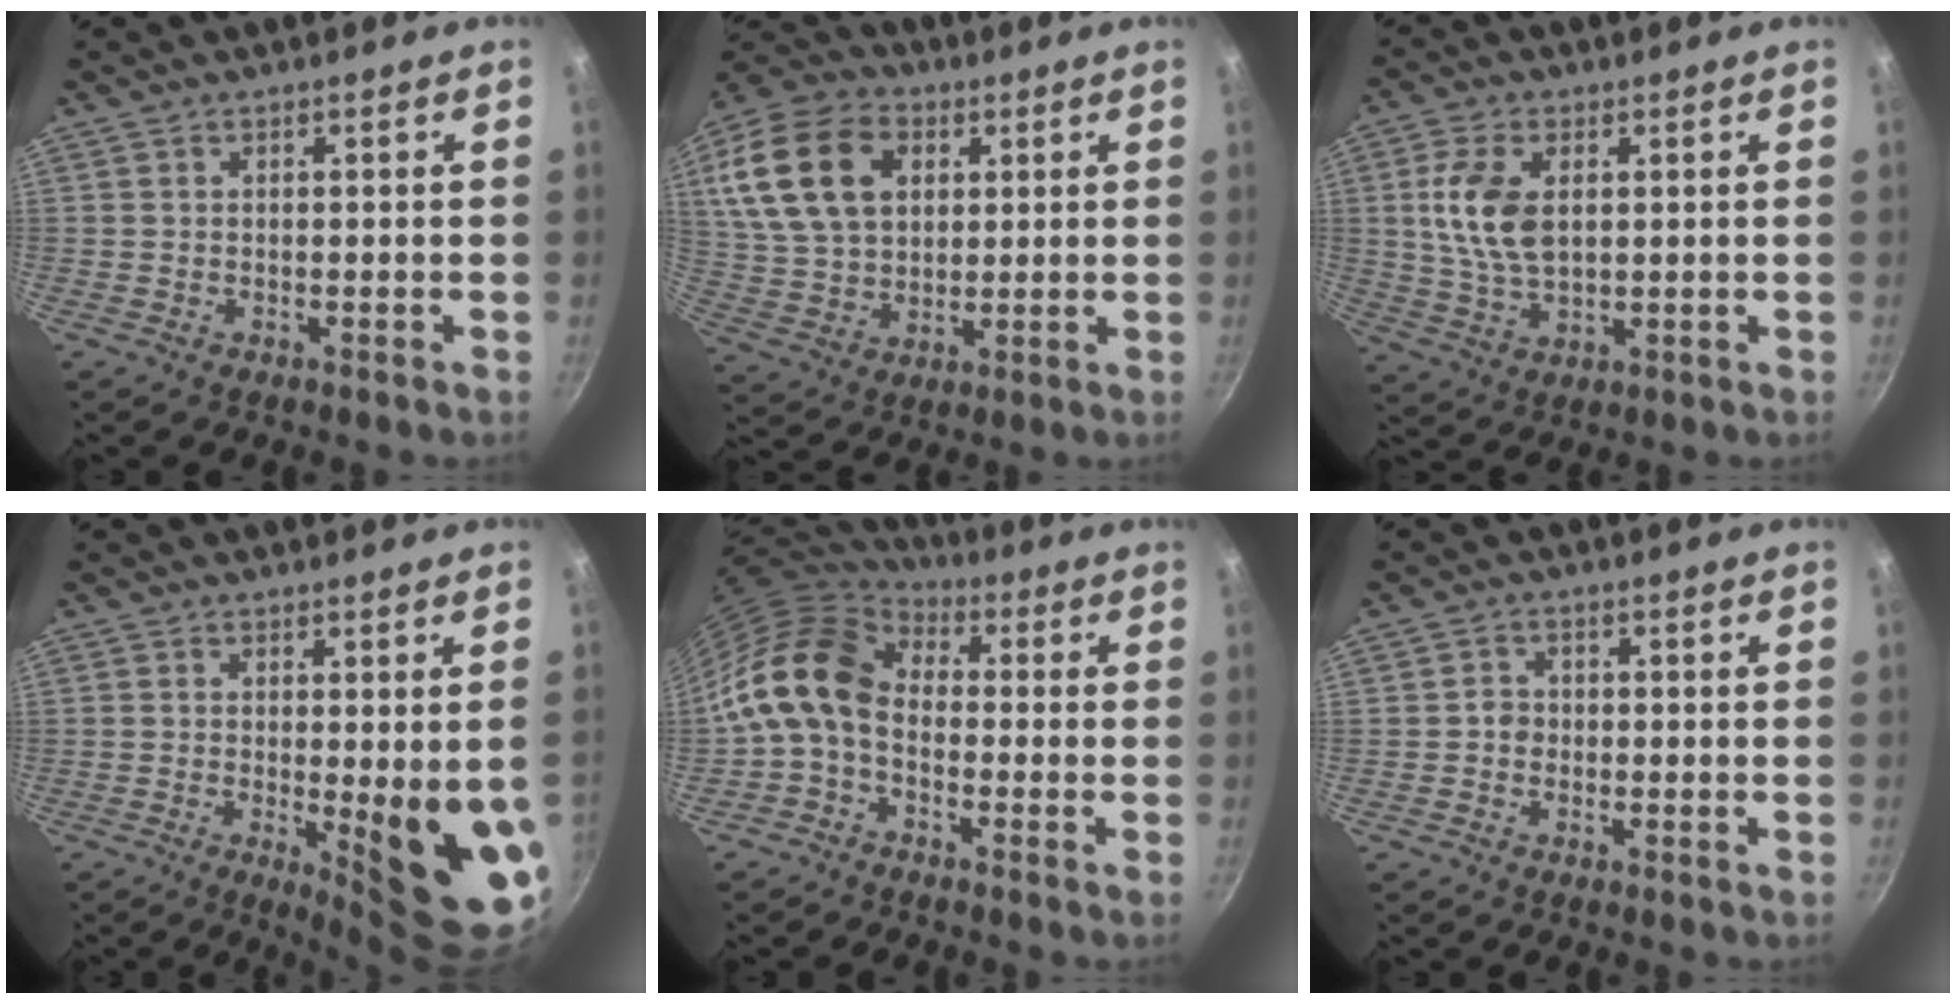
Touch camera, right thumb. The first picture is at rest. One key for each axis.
{"total": 19.2, "fx": 5.9, "fy": 13.4, "fz": 12.4, "tx": -0.215, "ty": 0.004, "tz": 0.106}
{"total": 10.4, "fx": 2.0, "fy": 6.1, "fz": 8.2, "tx": -0.156, "ty": -0.008, "tz": 0.041}
{"total": 12.1, "fx": -1.3, "fy": 2.6, "fz": 11.7, "tx": -0.136, "ty": -0.026, "tz": -0.006}
{"total": 13.0, "fx": -1.1, "fy": 9.0, "fz": 9.3, "tx": -0.168, "ty": 0.034, "tz": -0.044}
{"total": 2.1, "fx": -0.4, "fy": 1.9, "fz": 0.8, "tx": -0.004, "ty": 0.010, "tz": -0.010}